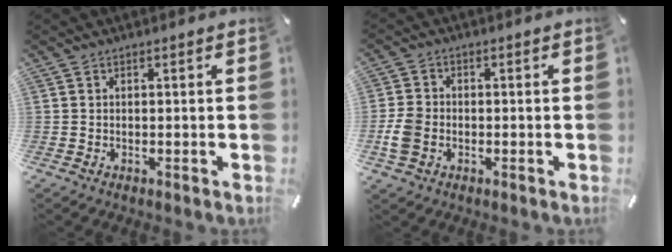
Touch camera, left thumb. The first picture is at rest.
{"total": 5.8, "force": [-1.5, 4.8, 2.9], "torque": [-0.070, 0.009, -0.027]}